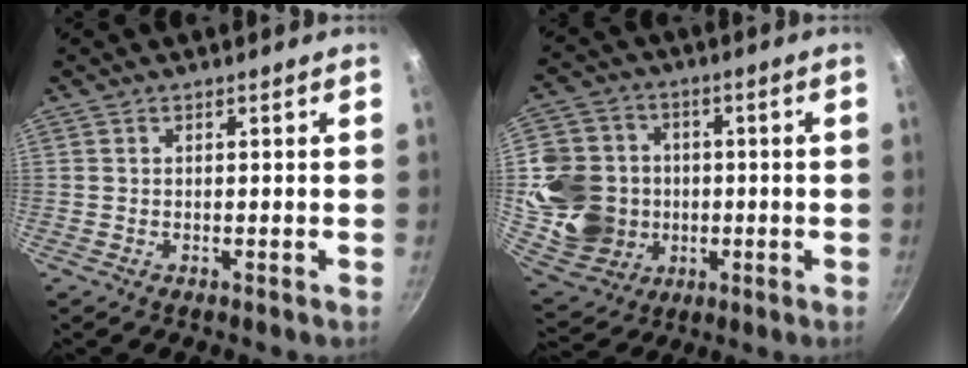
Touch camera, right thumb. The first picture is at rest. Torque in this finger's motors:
{"motor_torque": [0.12, 0.42, 0.60, 0.36, 0.10]}